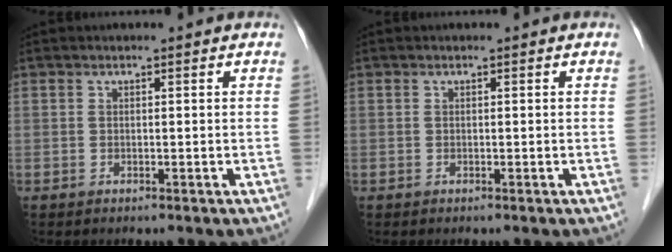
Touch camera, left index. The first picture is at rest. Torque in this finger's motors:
{"motor_torque": [0.00, 0.00, 0.00, 0.00]}